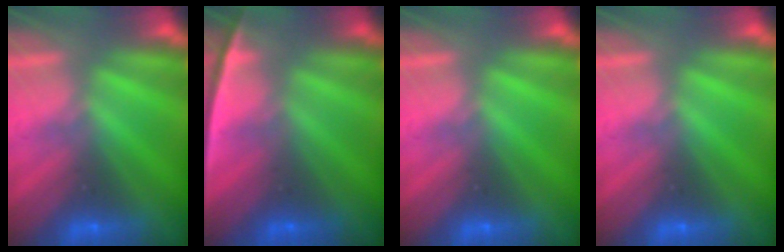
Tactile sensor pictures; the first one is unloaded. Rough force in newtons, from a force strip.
{"total": 2.4}
{"total": 0.0}
{"total": 0.0}